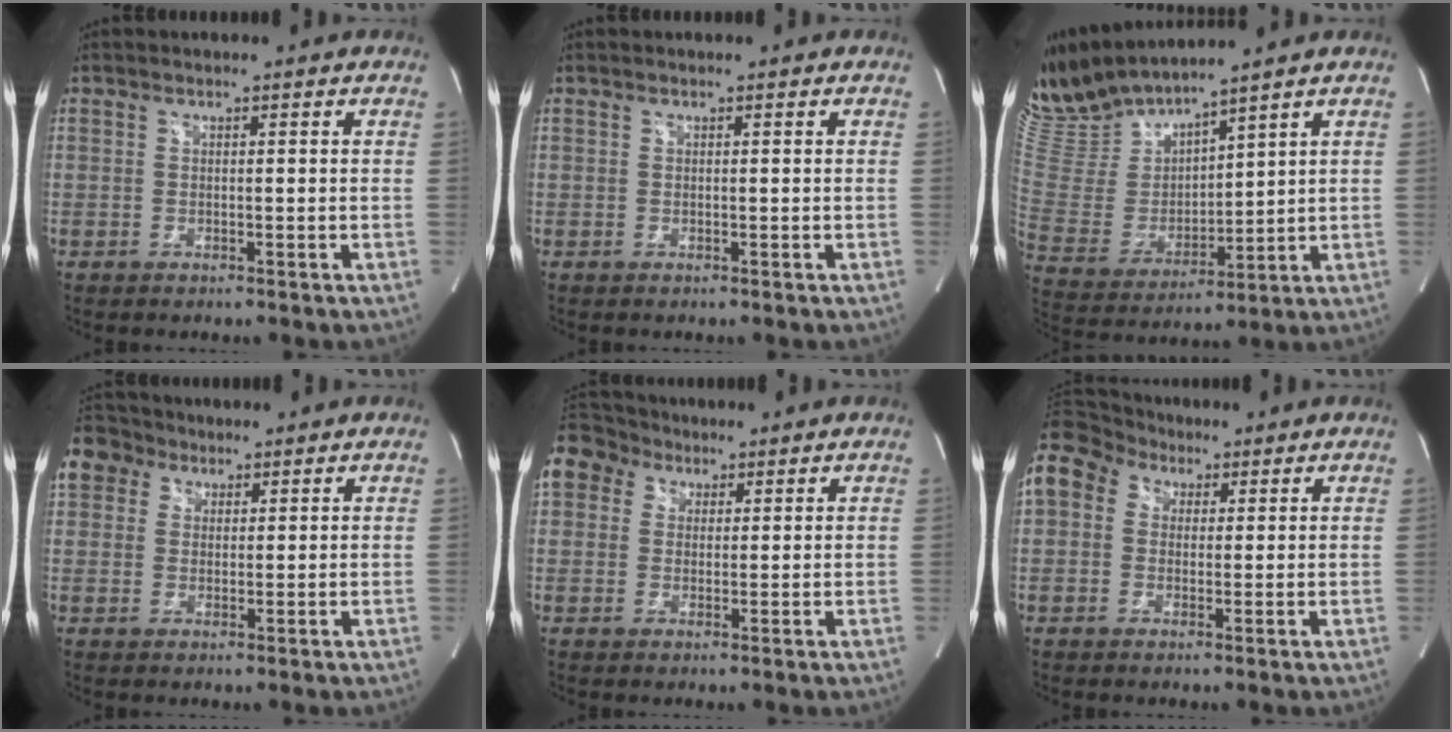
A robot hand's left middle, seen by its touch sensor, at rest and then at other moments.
{"total": 0.0}
{"total": 13.1, "force": [12.3, 1.0, 4.6], "torque": [-0.111, -0.005, 0.261]}
{"total": 6.4, "force": [3.7, 5.1, 1.3], "torque": [-0.029, 0.031, 0.074]}
{"total": 10.0, "force": [5.4, 7.9, 3.0], "torque": [-0.078, 0.051, 0.104]}
{"total": 15.7, "force": [7.3, 12.1, 6.7], "torque": [-0.202, 0.094, 0.141]}